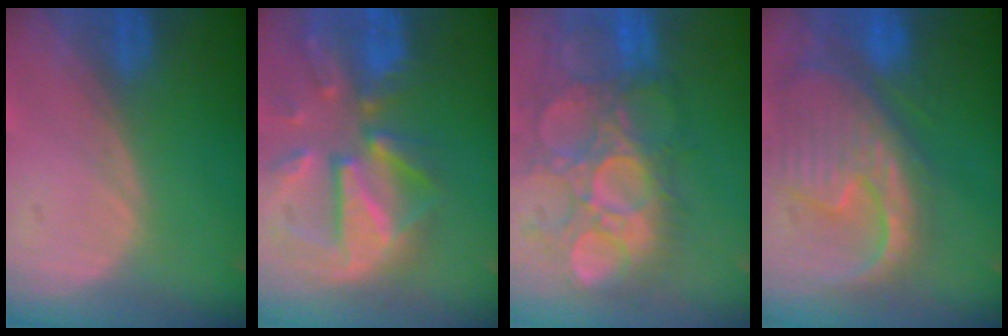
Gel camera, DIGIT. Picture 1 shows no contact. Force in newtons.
{"total": 12.1, "press": 10.5, "slide": 5.9}
{"total": 12.0, "press": 11.4, "slide": 3.7}
{"total": 12.6, "press": 10.8, "slide": 6.5}